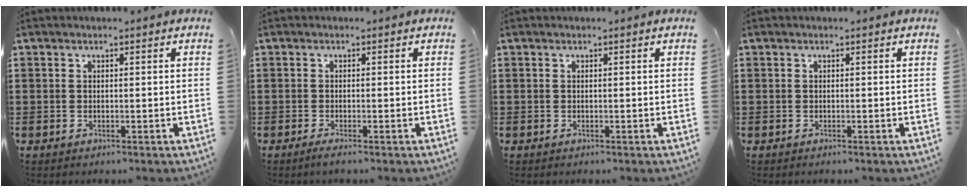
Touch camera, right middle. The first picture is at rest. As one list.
[{"total": 0.8, "force": [-0.5, -0.1, 0.6], "torque": [-0.011, -0.006, -0.008]}, {"total": 0.0}, {"total": 0.0}]